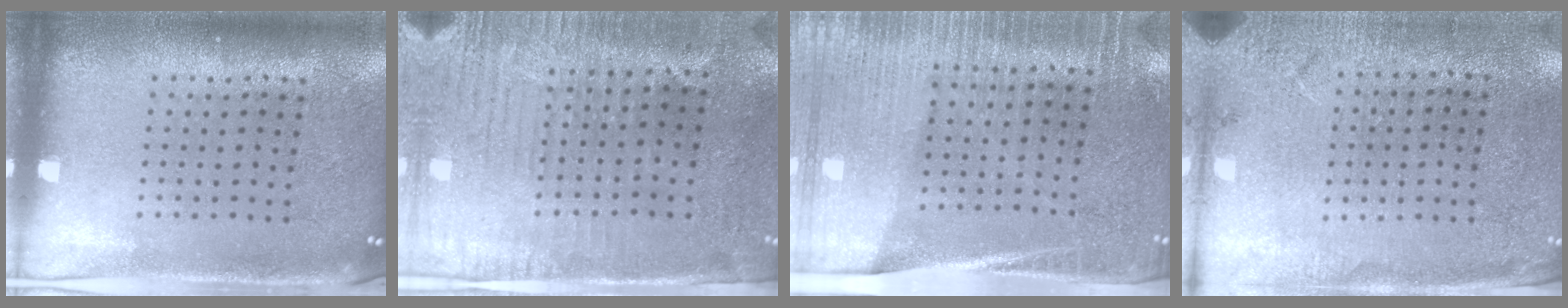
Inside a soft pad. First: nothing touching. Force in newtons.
{"total": 3.0, "press": 2.5, "slide": 1.6}
{"total": 3.4, "press": 3.1, "slide": 1.4}
{"total": 2.6, "press": 2.5, "slide": 0.7}